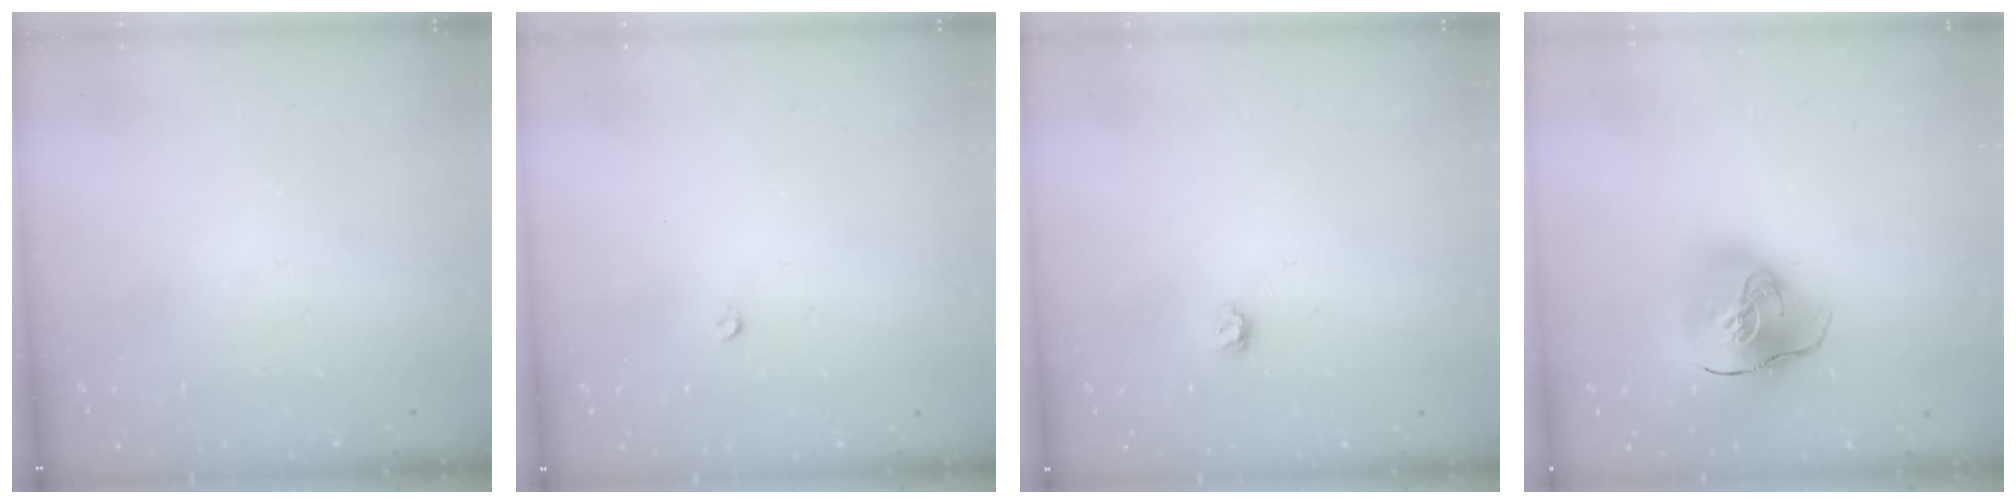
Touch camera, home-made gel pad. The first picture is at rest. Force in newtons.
{"total": 2.6, "press": 2.5, "slide": 0.4}
{"total": 4.0, "press": 3.9, "slide": 0.6}
{"total": 18.1, "press": 17.9, "slide": 2.6}